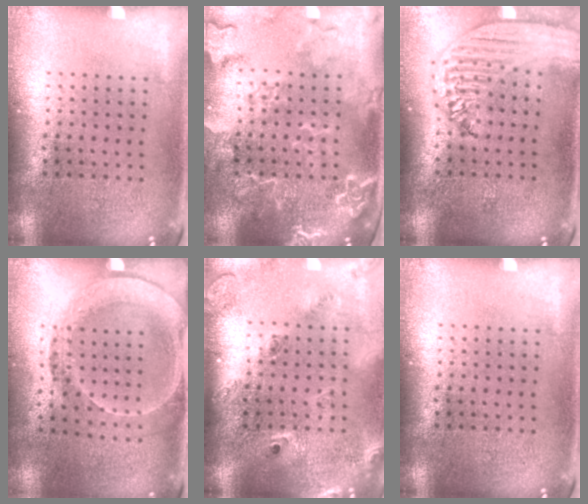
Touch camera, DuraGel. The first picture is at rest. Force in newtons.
{"total": 2.6, "press": 2.4, "slide": 0.9}
{"total": 2.6, "press": 2.1, "slide": 1.5}
{"total": 1.7, "press": 1.4, "slide": 1.1}
{"total": 2.4, "press": 1.7, "slide": 1.7}
{"total": 0.0}